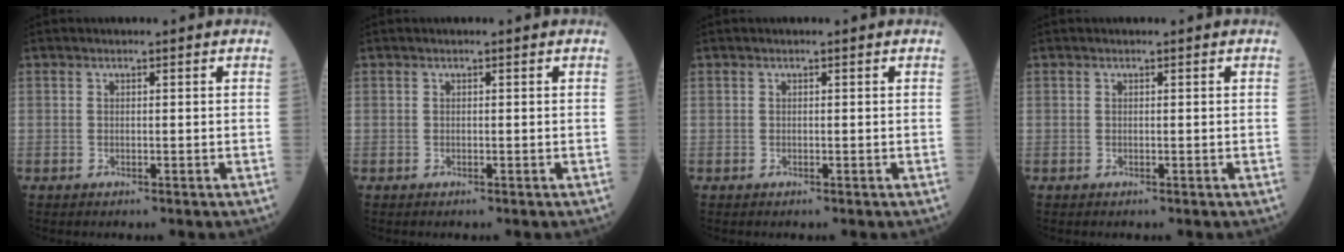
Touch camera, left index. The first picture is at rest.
{"total": 0.0}
{"total": 0.0}
{"total": 0.0}